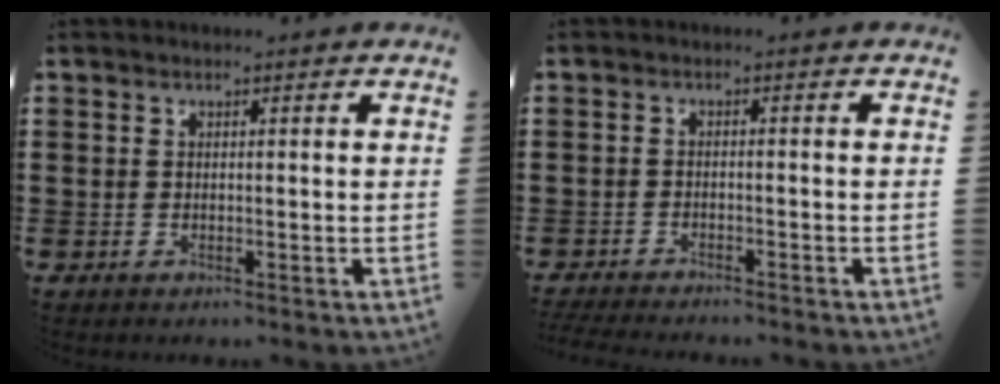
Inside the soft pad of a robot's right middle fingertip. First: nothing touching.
{"total": 2.4, "force": [-2.4, -0.1, 0.3], "torque": [-0.016, -0.008, -0.050]}